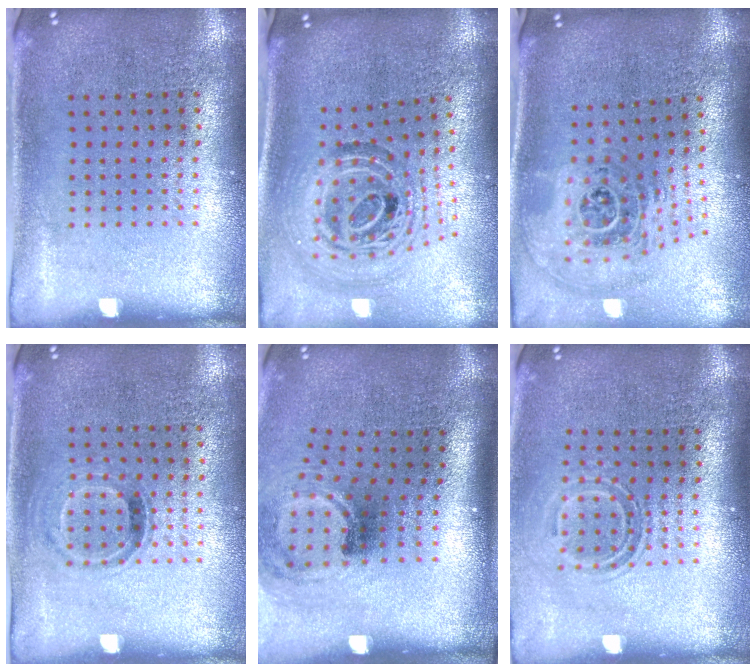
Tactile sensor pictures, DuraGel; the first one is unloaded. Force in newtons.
{"total": 1.9, "press": 1.5, "slide": 1.1}
{"total": 2.0, "press": 1.5, "slide": 1.4}
{"total": 0.9, "press": 0.7, "slide": 0.5}
{"total": 1.9, "press": 1.2, "slide": 1.5}
{"total": 1.5, "press": 1.1, "slide": 1.1}